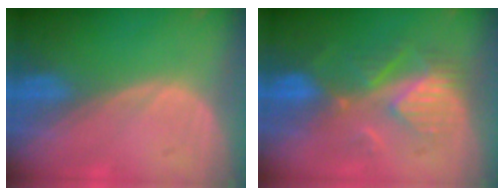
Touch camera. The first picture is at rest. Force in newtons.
{"total": 8.3, "press": 8.0, "slide": 2.3}